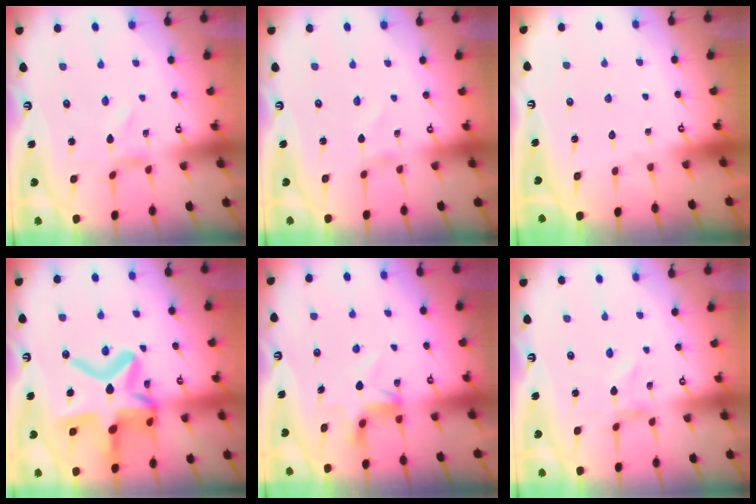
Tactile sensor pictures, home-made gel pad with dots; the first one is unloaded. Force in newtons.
{"total": 0.8, "press": 0.8, "slide": 0.1}
{"total": 1.7, "press": 1.7, "slide": 0.2}
{"total": 22.6, "press": 22.5, "slide": 2.1}
{"total": 4.7, "press": 4.7, "slide": 0.1}
{"total": 0.0}